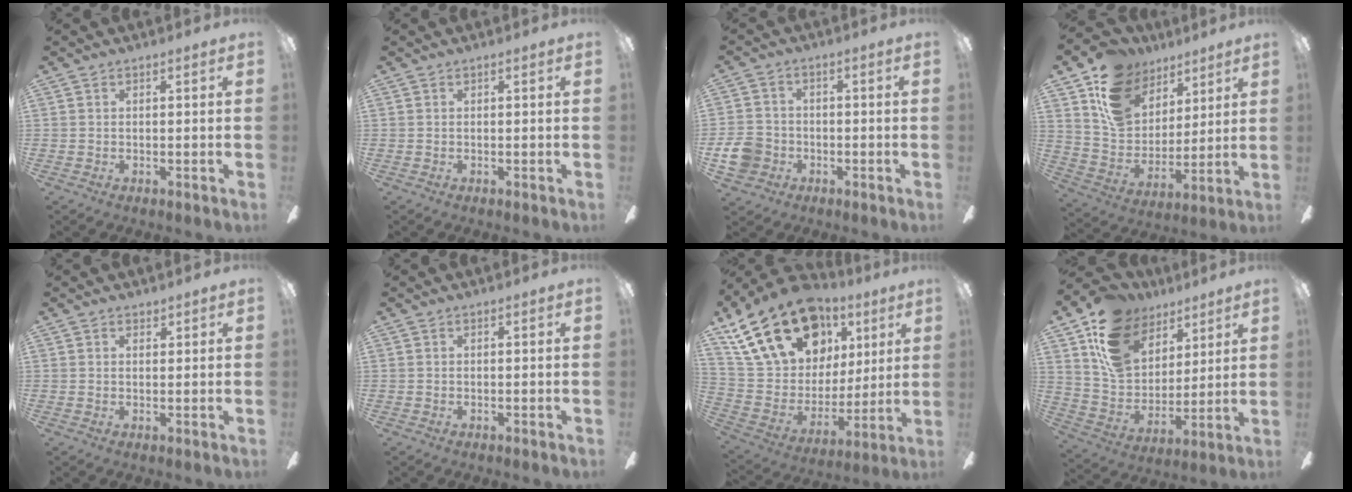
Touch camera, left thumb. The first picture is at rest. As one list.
[{"total": 0.0}, {"total": 8.0, "force": [-2.5, 6.7, 3.6], "torque": [-0.084, 0.021, -0.047]}, {"total": 16.1, "force": [10.4, 10.7, 6.0], "torque": [-0.129, -0.052, 0.201]}, {"total": 1.3, "force": [1.0, 0.7, 0.2], "torque": [0.005, -0.002, 0.018]}, {"total": 0.0}, {"total": 25.8, "force": [15.3, 15.9, 13.4], "torque": [-0.263, -0.068, 0.295]}, {"total": 17.1, "force": [10.6, 11.4, 7.2], "torque": [-0.156, -0.048, 0.205]}]